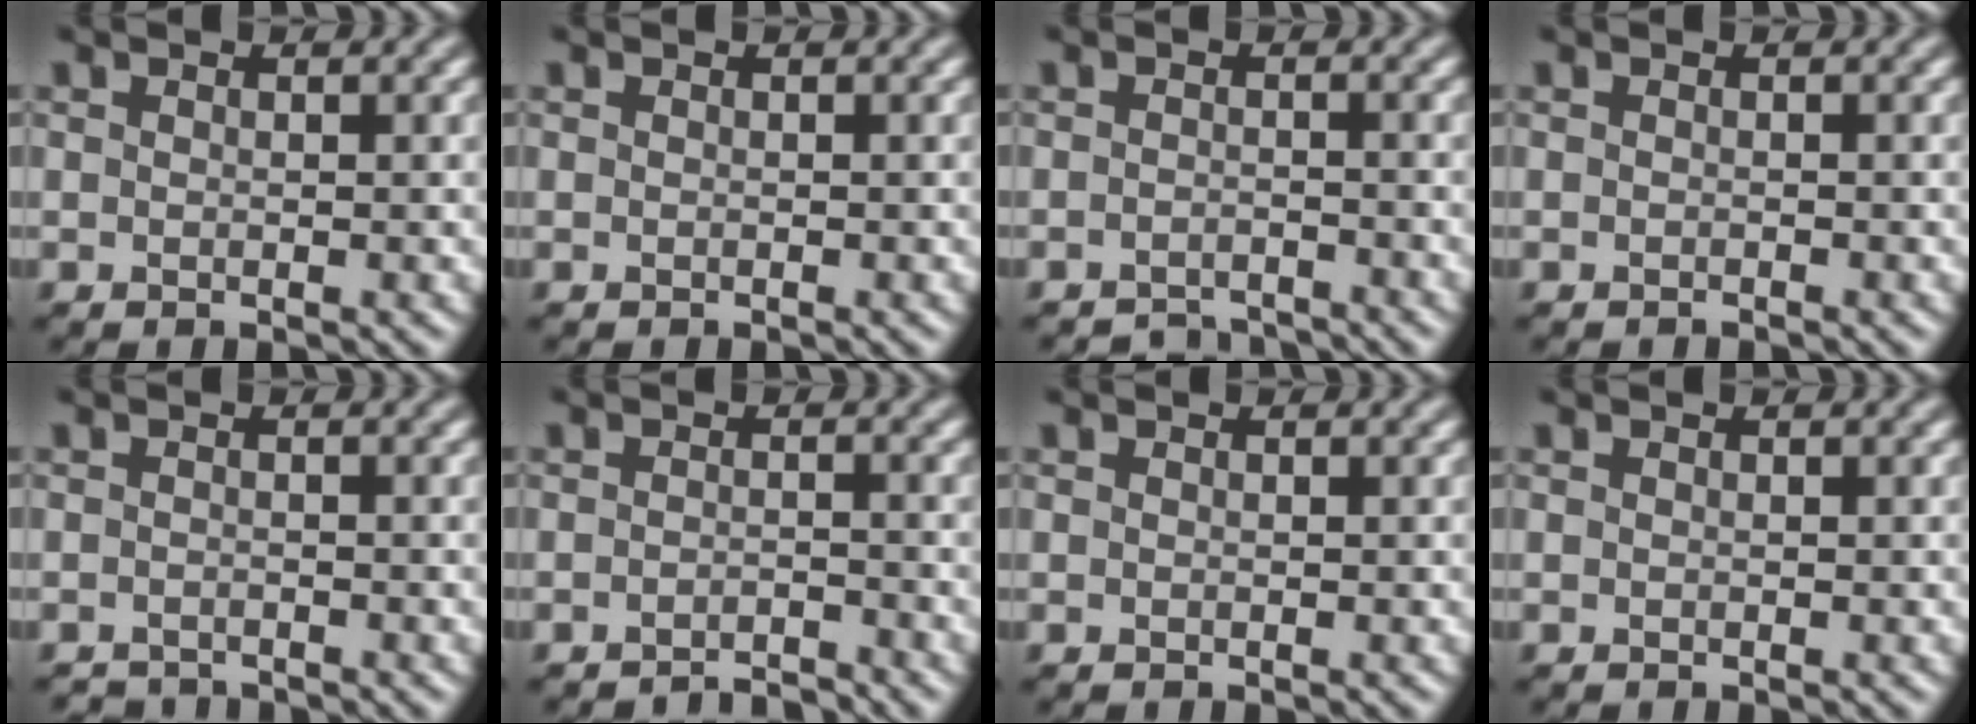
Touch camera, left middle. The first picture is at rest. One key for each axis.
{"total": 0.0}
{"total": 2.4, "fx": -2.4, "fy": 0.2, "fz": 0.2, "tx": 0.004, "ty": 0.004, "tz": -0.040}
{"total": 0.5, "fx": -0.5, "fy": 0.0, "fz": 0.1, "tx": 0.000, "ty": 0.002, "tz": -0.009}
{"total": 1.6, "fx": -1.6, "fy": 0.1, "fz": 0.0, "tx": 0.007, "ty": -0.003, "tz": -0.026}
{"total": 2.1, "fx": -2.1, "fy": 0.1, "fz": 0.4, "tx": 0.002, "ty": 0.004, "tz": -0.035}
{"total": 0.0}
{"total": 0.0}